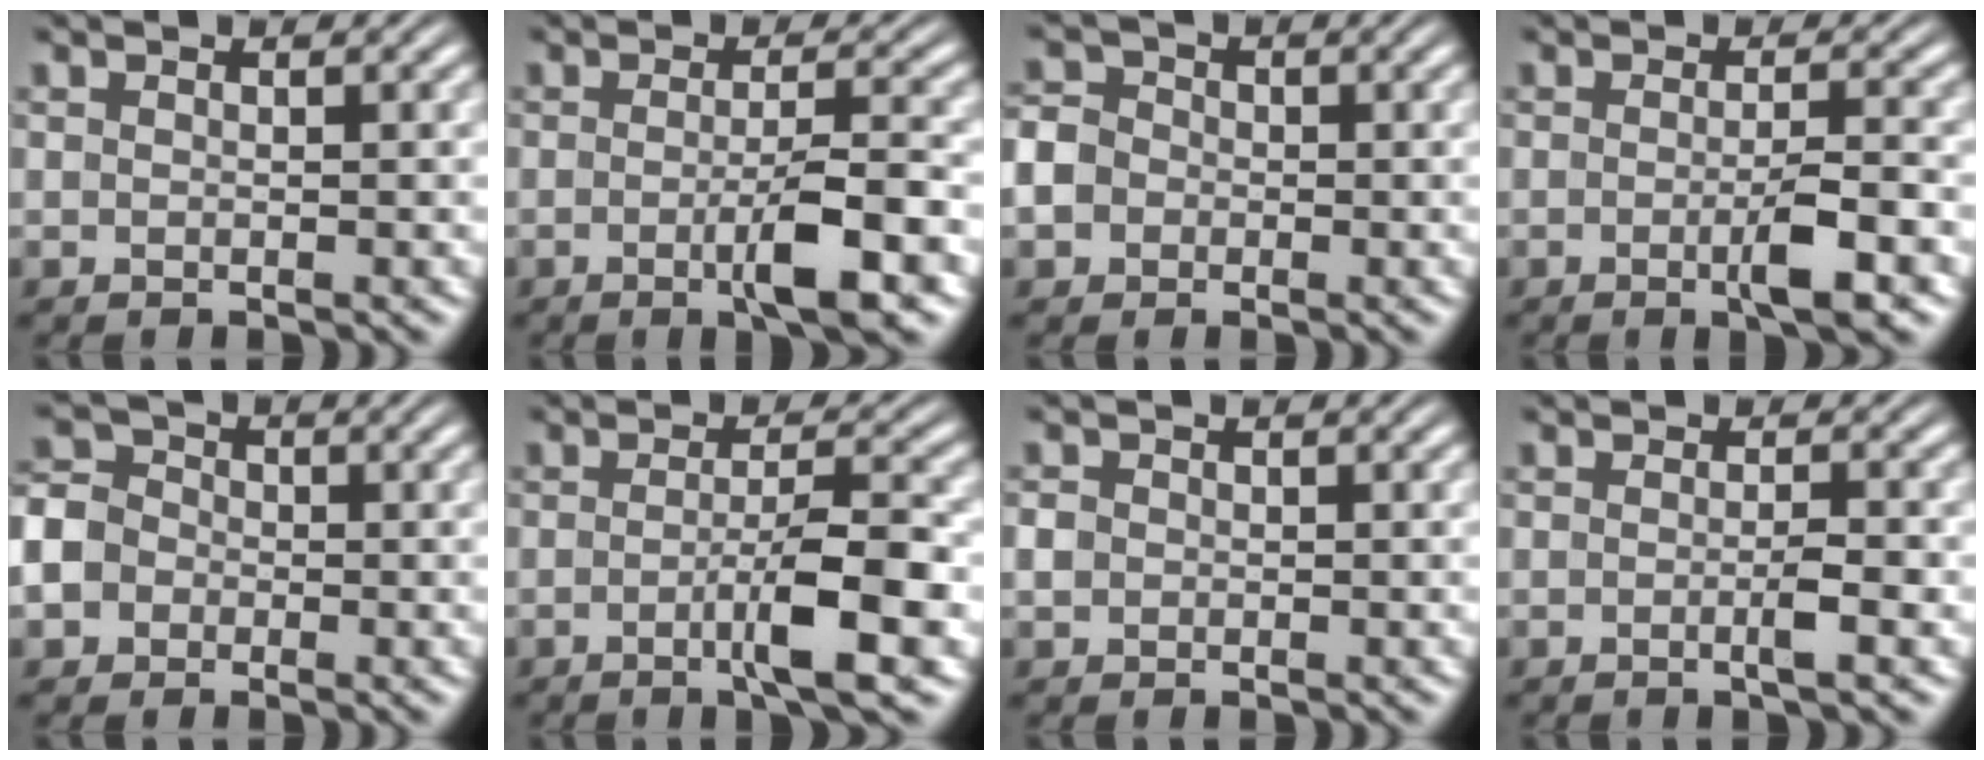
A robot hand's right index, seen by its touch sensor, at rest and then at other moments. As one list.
[{"total": 4.1, "force": [-1.6, 0.4, 3.8], "torque": [-0.056, -0.004, -0.029]}, {"total": 4.9, "force": [-0.7, 4.5, 1.7], "torque": [-0.050, -0.011, -0.017]}, {"total": 2.8, "force": [-1.1, 0.3, 2.6], "torque": [-0.035, -0.001, -0.024]}, {"total": 7.0, "force": [-0.9, 6.4, 2.5], "torque": [-0.069, -0.015, -0.023]}, {"total": 4.5, "force": [-1.7, 0.3, 4.1], "torque": [-0.063, -0.001, -0.030]}, {"total": 1.4, "force": [-0.2, 1.3, 0.5], "torque": [-0.019, -0.005, -0.003]}, {"total": 1.3, "force": [-0.5, 0.1, 1.2], "torque": [-0.014, 0.003, -0.016]}]